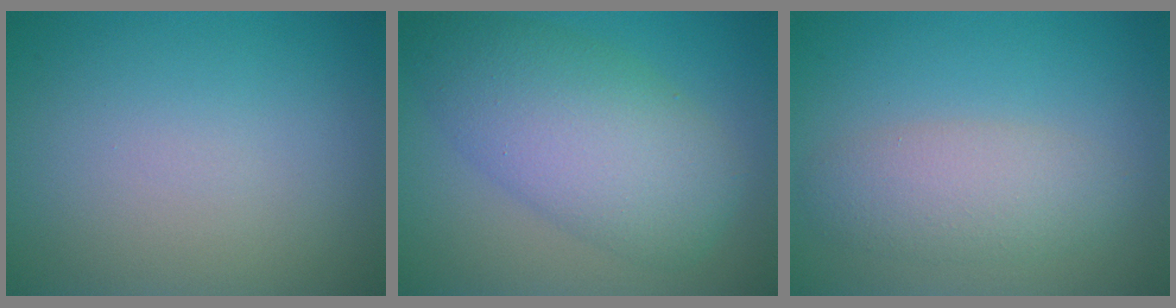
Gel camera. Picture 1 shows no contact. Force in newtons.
{"total": 7.9, "press": 7.9, "slide": 0.3}
{"total": 3.7, "press": 3.7, "slide": 0.3}